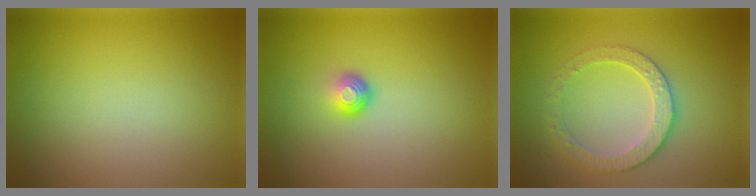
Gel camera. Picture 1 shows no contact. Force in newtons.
{"total": 1.8, "press": 1.1, "slide": 1.4}
{"total": 3.2, "press": 3.1, "slide": 0.9}